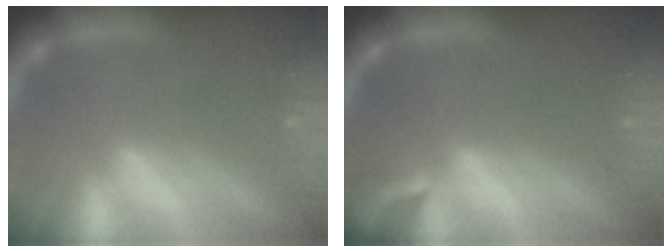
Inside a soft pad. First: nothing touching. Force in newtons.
{"total": 2.4}